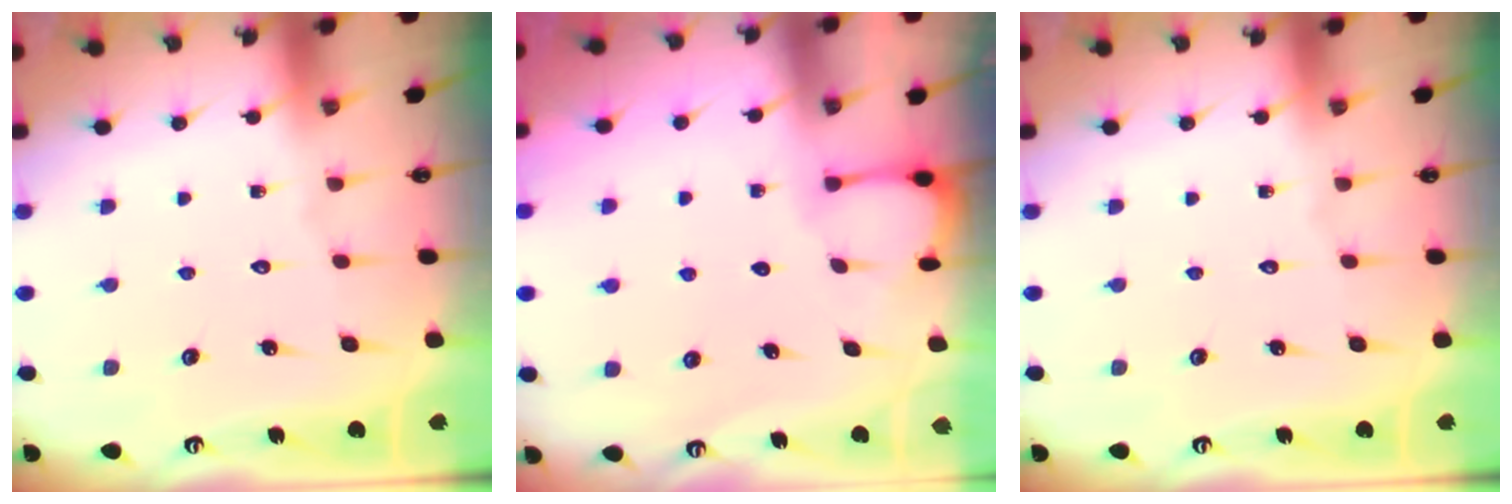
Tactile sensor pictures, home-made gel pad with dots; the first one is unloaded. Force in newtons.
{"total": 1.7, "press": 1.7, "slide": 0.1}
{"total": 0.0}